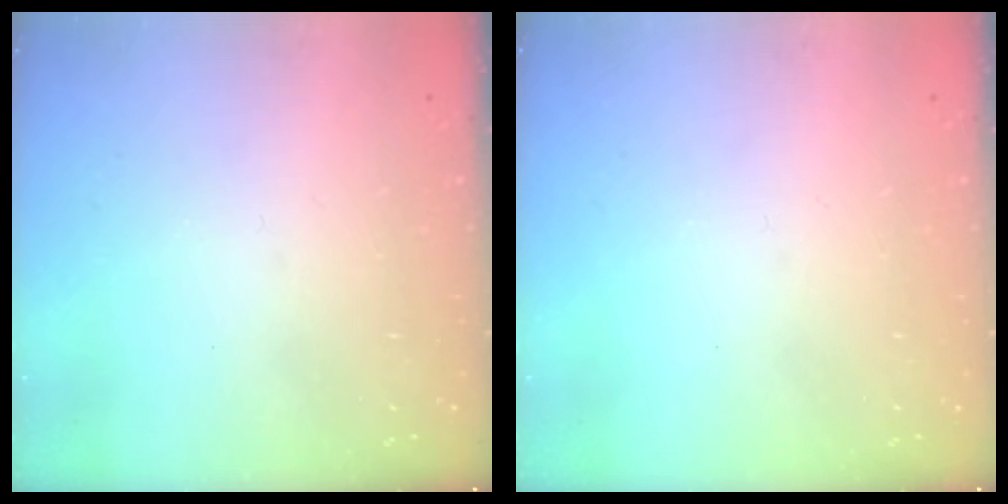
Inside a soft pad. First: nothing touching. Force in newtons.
{"total": 0.0}